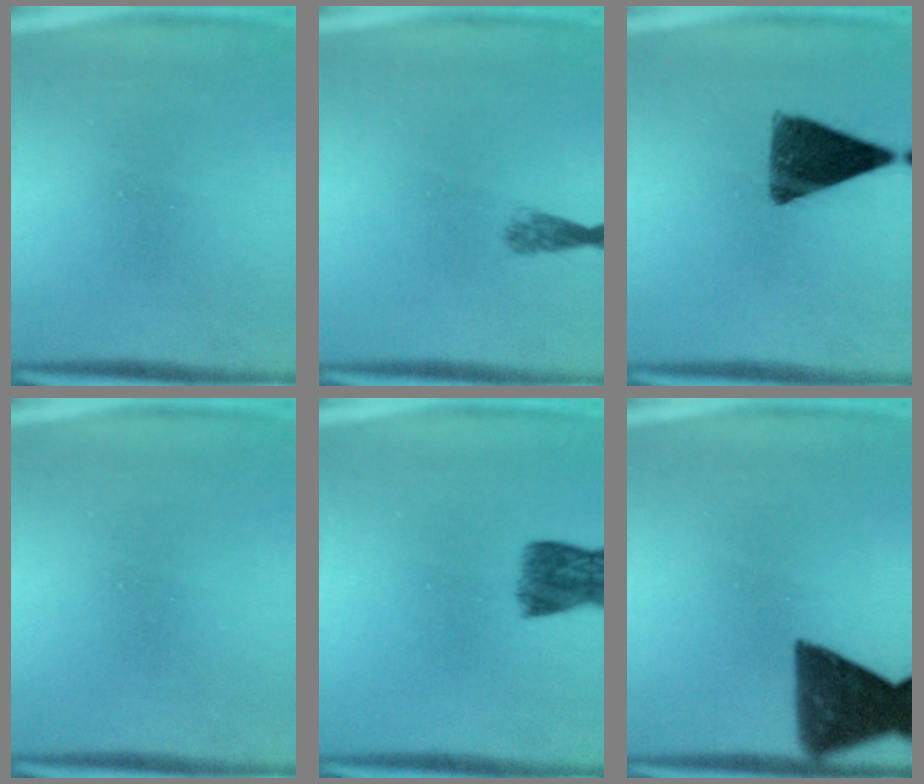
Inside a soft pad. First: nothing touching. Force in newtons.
{"total": 1.8}
{"total": 10.3}
{"total": 0.0}
{"total": 4.3}
{"total": 10.4}